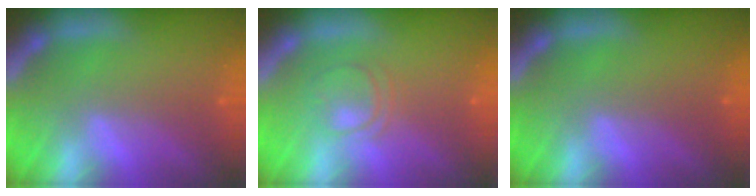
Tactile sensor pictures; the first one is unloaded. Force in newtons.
{"total": 3.0}
{"total": 0.0}